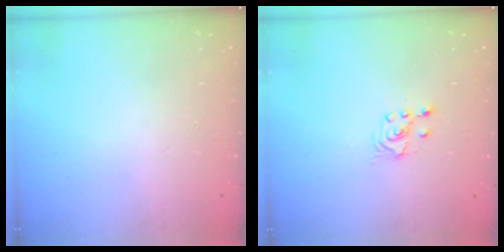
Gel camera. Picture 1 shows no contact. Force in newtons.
{"total": 2.5, "press": 2.4, "slide": 0.7}